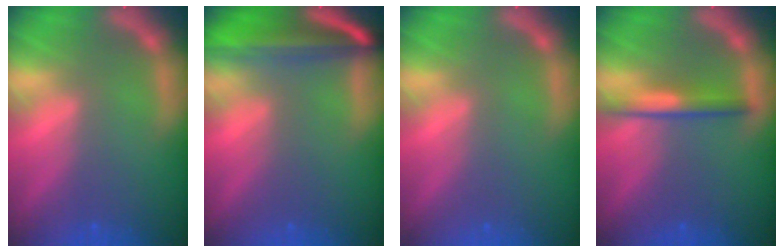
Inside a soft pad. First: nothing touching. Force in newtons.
{"total": 9.0}
{"total": 0.0}
{"total": 3.0}